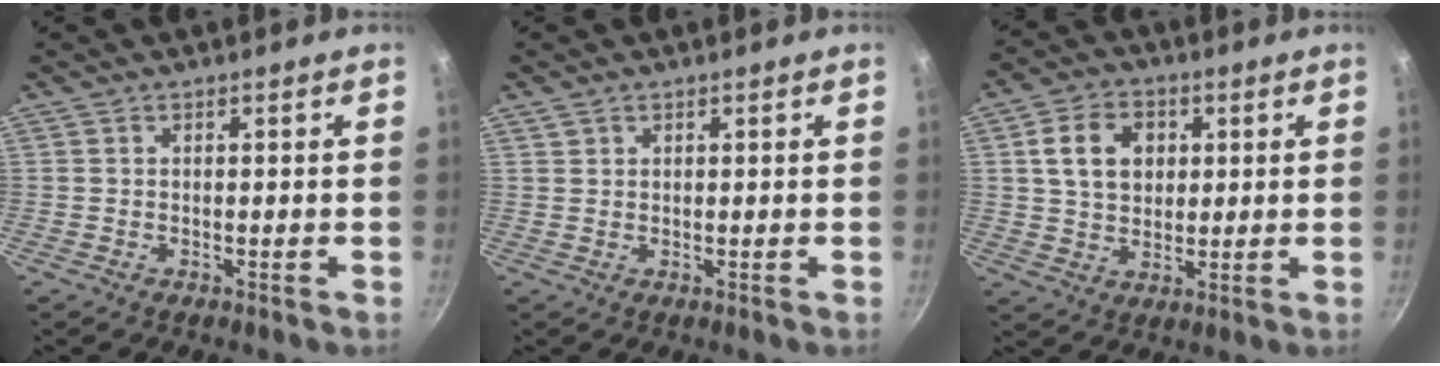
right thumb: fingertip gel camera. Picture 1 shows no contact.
{"total": 1.3, "force": [0.8, 0.9, 0.4], "torque": [-0.003, 0.002, 0.013]}
{"total": 9.7, "force": [2.3, 7.4, 5.8], "torque": [-0.079, 0.004, 0.037]}